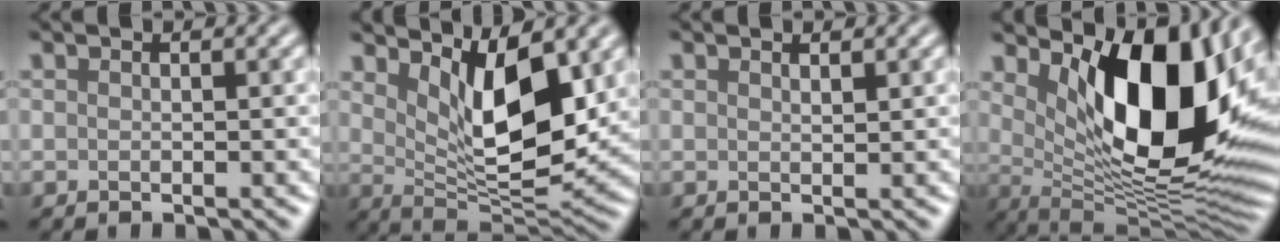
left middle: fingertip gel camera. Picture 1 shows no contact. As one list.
[{"total": 8.3, "force": [2.9, 3.4, 7.0], "torque": [-0.122, -0.025, 0.052]}, {"total": 0.5, "force": [0.5, 0.1, 0.1], "torque": [0.000, -0.002, 0.010]}, {"total": 13.6, "force": [3.4, 6.5, 11.5], "torque": [-0.157, -0.019, 0.062]}]